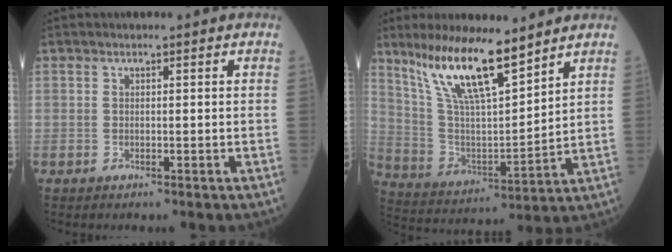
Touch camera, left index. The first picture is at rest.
{"total": 13.9, "force": [10.3, 2.1, 9.1], "torque": [-0.173, -0.003, 0.200]}